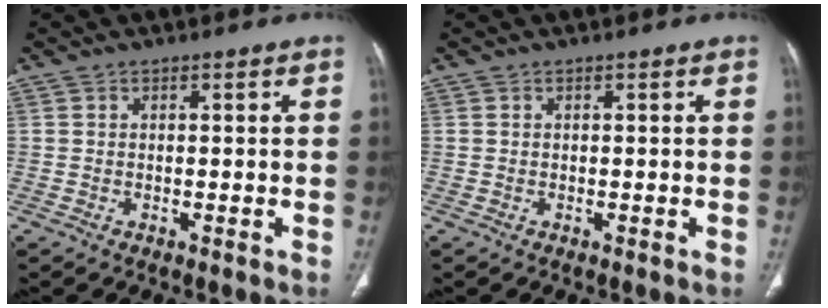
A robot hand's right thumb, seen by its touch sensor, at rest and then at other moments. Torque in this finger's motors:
{"motor_torque": [0.04, 0.14, -0.13, -0.10, 0.04]}